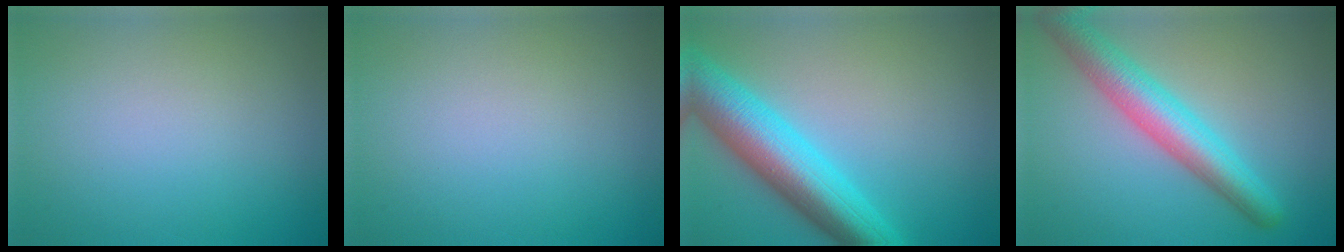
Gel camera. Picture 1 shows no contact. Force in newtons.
{"total": 0.0}
{"total": 9.0, "press": 9.0, "slide": 0.3}
{"total": 6.1, "press": 6.1, "slide": 0.3}